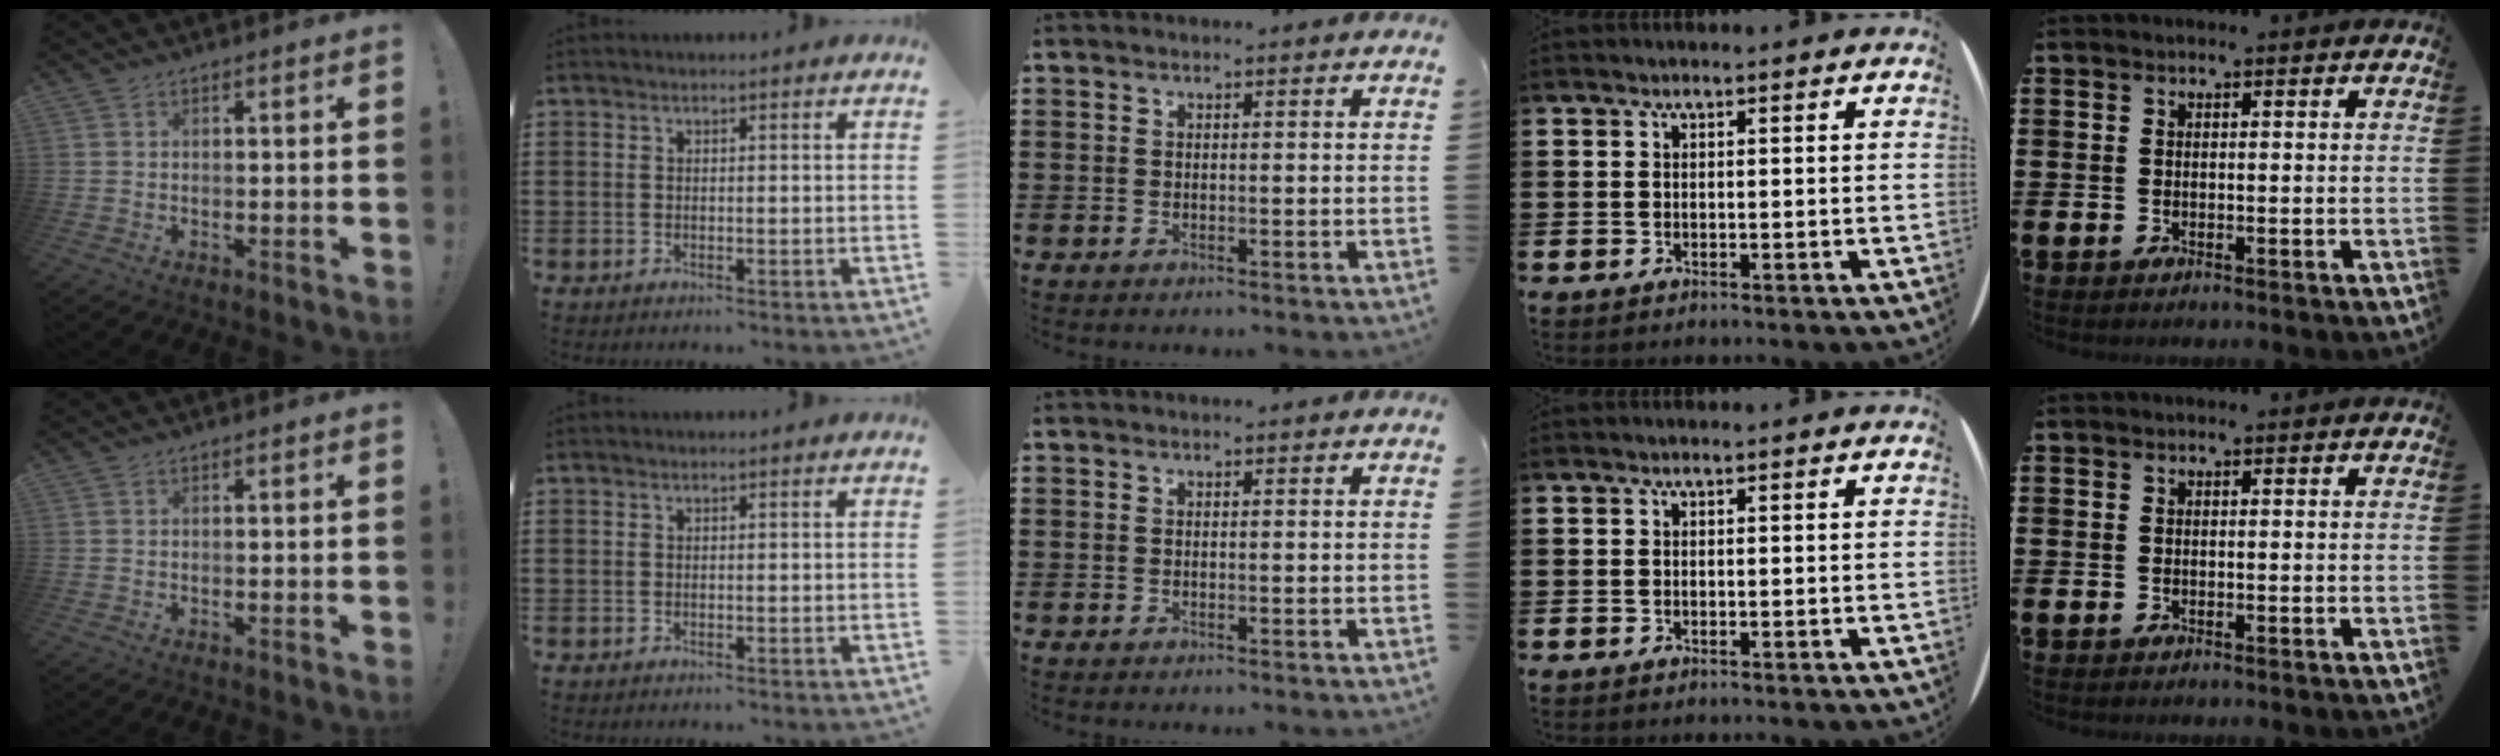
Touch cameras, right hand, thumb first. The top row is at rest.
{}